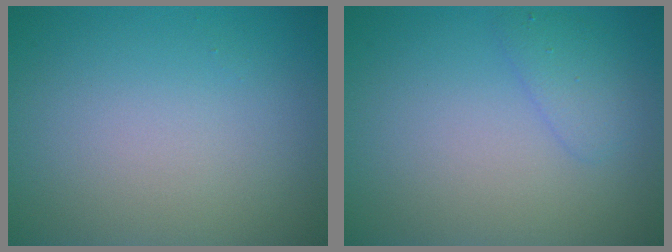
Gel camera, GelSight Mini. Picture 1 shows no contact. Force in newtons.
{"total": 1.7, "press": 1.7, "slide": 0.1}